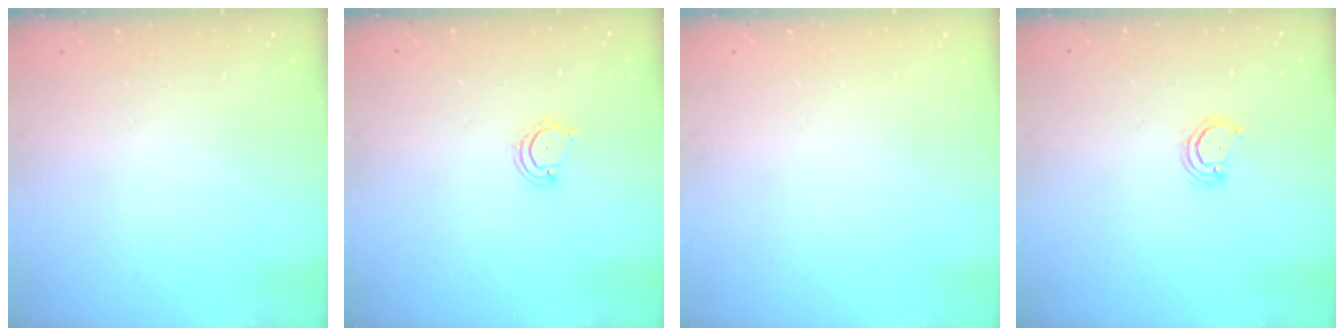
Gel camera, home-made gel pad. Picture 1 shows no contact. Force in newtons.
{"total": 3.3, "press": 3.3, "slide": 0.3}
{"total": 0.0}
{"total": 2.8, "press": 2.8, "slide": 0.2}